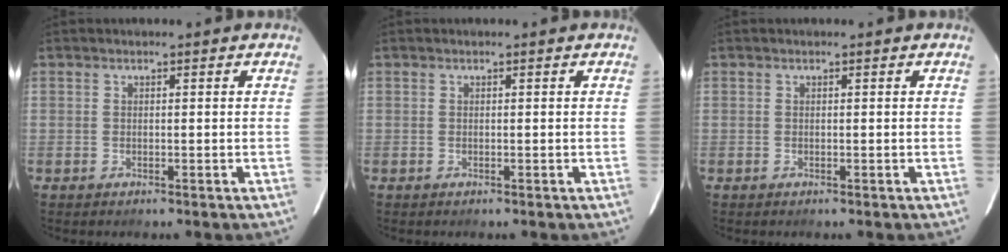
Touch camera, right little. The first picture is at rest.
{"total": 0.0}
{"total": 0.0}